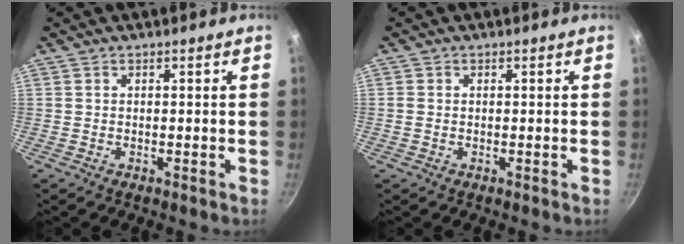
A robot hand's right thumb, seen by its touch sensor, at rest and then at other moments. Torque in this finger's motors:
{"motor_torque": [-0.30, -0.35, -0.15, -0.11, 0.04]}